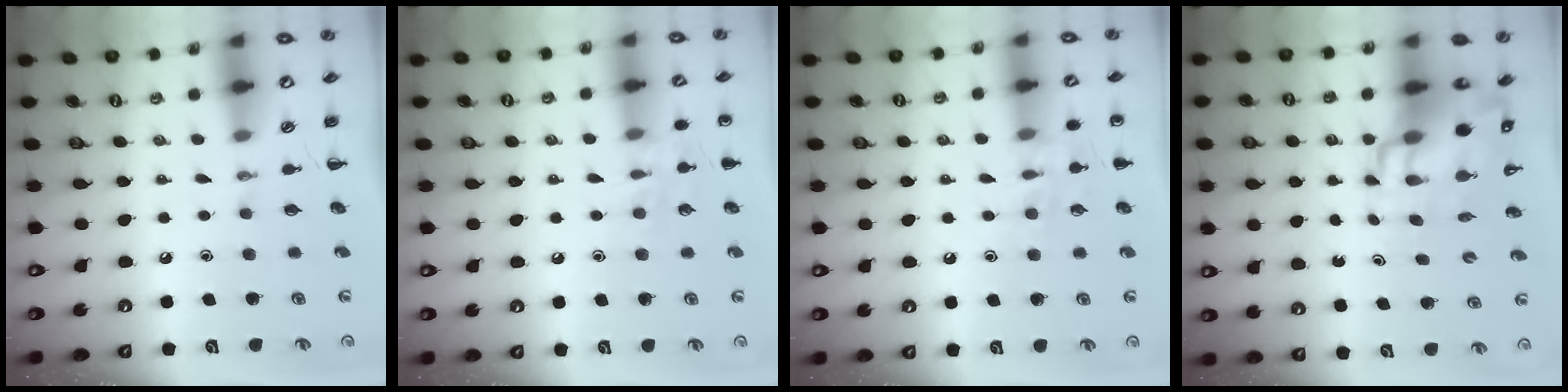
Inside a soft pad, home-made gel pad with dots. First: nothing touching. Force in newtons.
{"total": 8.3, "press": 8.1, "slide": 1.6}
{"total": 8.6, "press": 8.5, "slide": 1.0}
{"total": 13.2, "press": 12.7, "slide": 3.7}